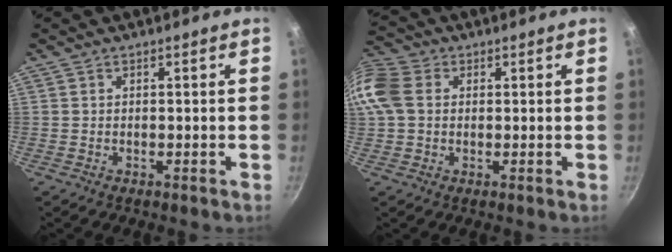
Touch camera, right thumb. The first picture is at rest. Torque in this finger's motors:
{"motor_torque": [0.03, 0.60, 0.21, -0.20, 0.37]}